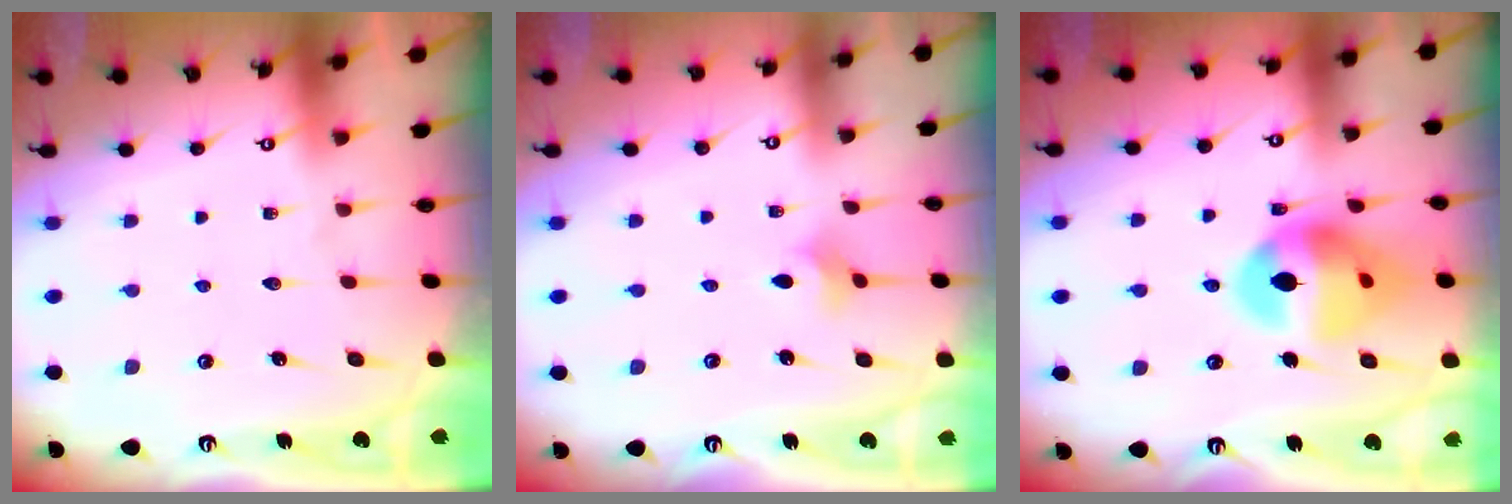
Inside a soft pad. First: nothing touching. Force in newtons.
{"total": 2.6, "press": 2.6, "slide": 0.6}
{"total": 14.3, "press": 13.4, "slide": 5.1}